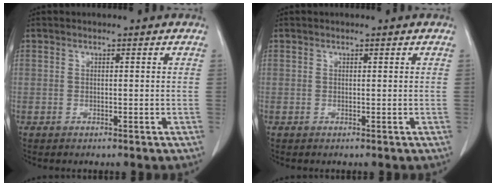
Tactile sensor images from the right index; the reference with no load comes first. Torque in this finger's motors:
{"motor_torque": [0.16, -0.18, 0.03, 0.02]}